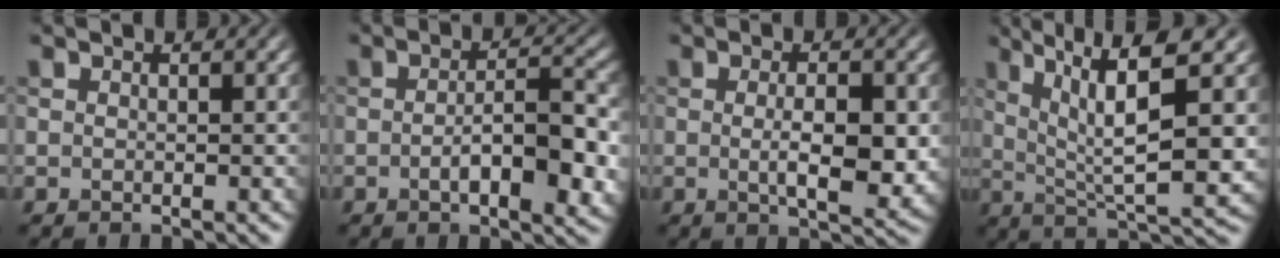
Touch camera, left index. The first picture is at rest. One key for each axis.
{"total": 6.2, "fx": -1.2, "fy": 2.1, "fz": 5.7, "tx": -0.091, "ty": -0.003, "tz": -0.017}
{"total": 5.0, "fx": -0.3, "fy": 1.6, "fz": 4.7, "tx": -0.079, "ty": -0.009, "tz": -0.002}
{"total": 9.9, "fx": 3.0, "fy": 2.1, "fz": 9.2, "tx": -0.152, "ty": 0.007, "tz": 0.059}